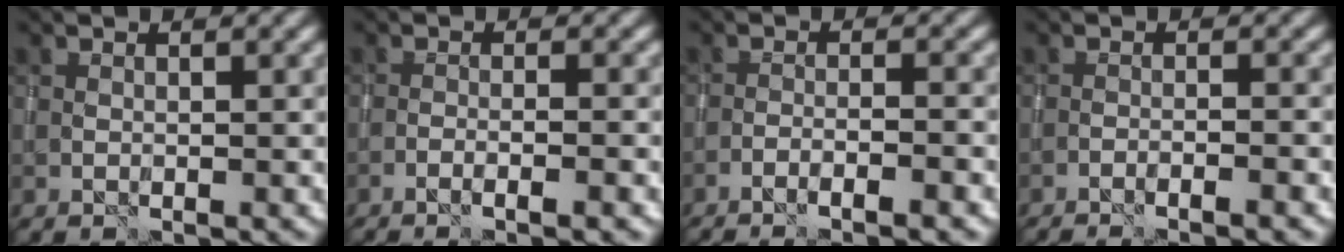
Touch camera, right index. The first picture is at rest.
{"total": 3.0, "force": [-1.8, 0.5, 2.4], "torque": [-0.035, 0.014, -0.039]}
{"total": 3.9, "force": [-2.9, 0.6, 2.6], "torque": [-0.041, 0.006, -0.055]}
{"total": 3.3, "force": [-2.6, 0.5, 2.0], "torque": [-0.027, 0.009, -0.046]}